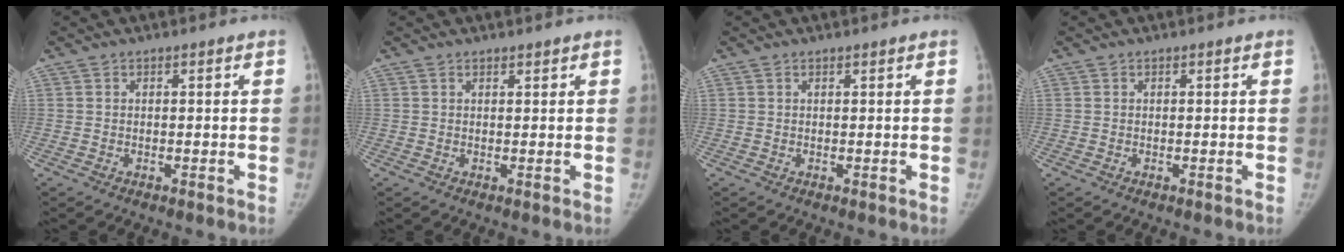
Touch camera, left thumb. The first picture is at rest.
{"total": 0.7, "force": [0.6, 0.3, 0.2], "torque": [-0.001, -0.005, 0.009]}
{"total": 0.0}
{"total": 0.0}